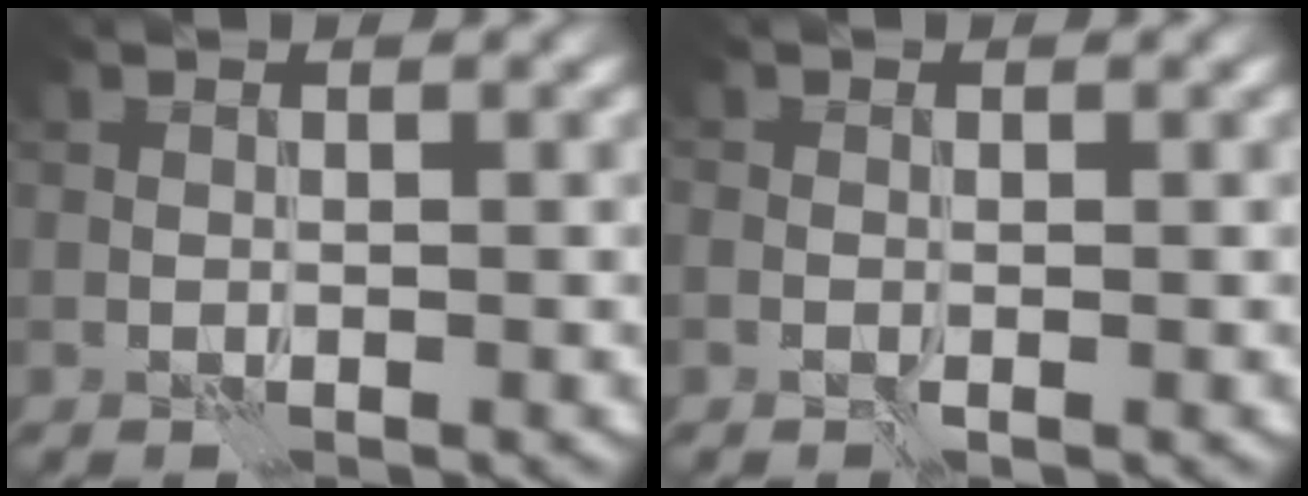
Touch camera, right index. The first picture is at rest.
{"total": 0.5, "force": [-0.3, 0.2, 0.3], "torque": [-0.005, 0.000, -0.008]}